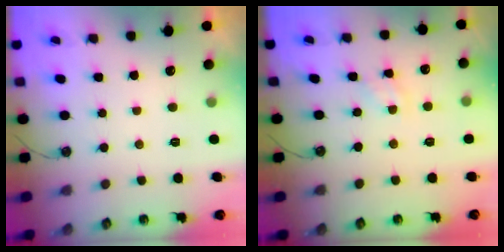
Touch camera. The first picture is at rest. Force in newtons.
{"total": 2.6, "press": 2.6, "slide": 0.4}